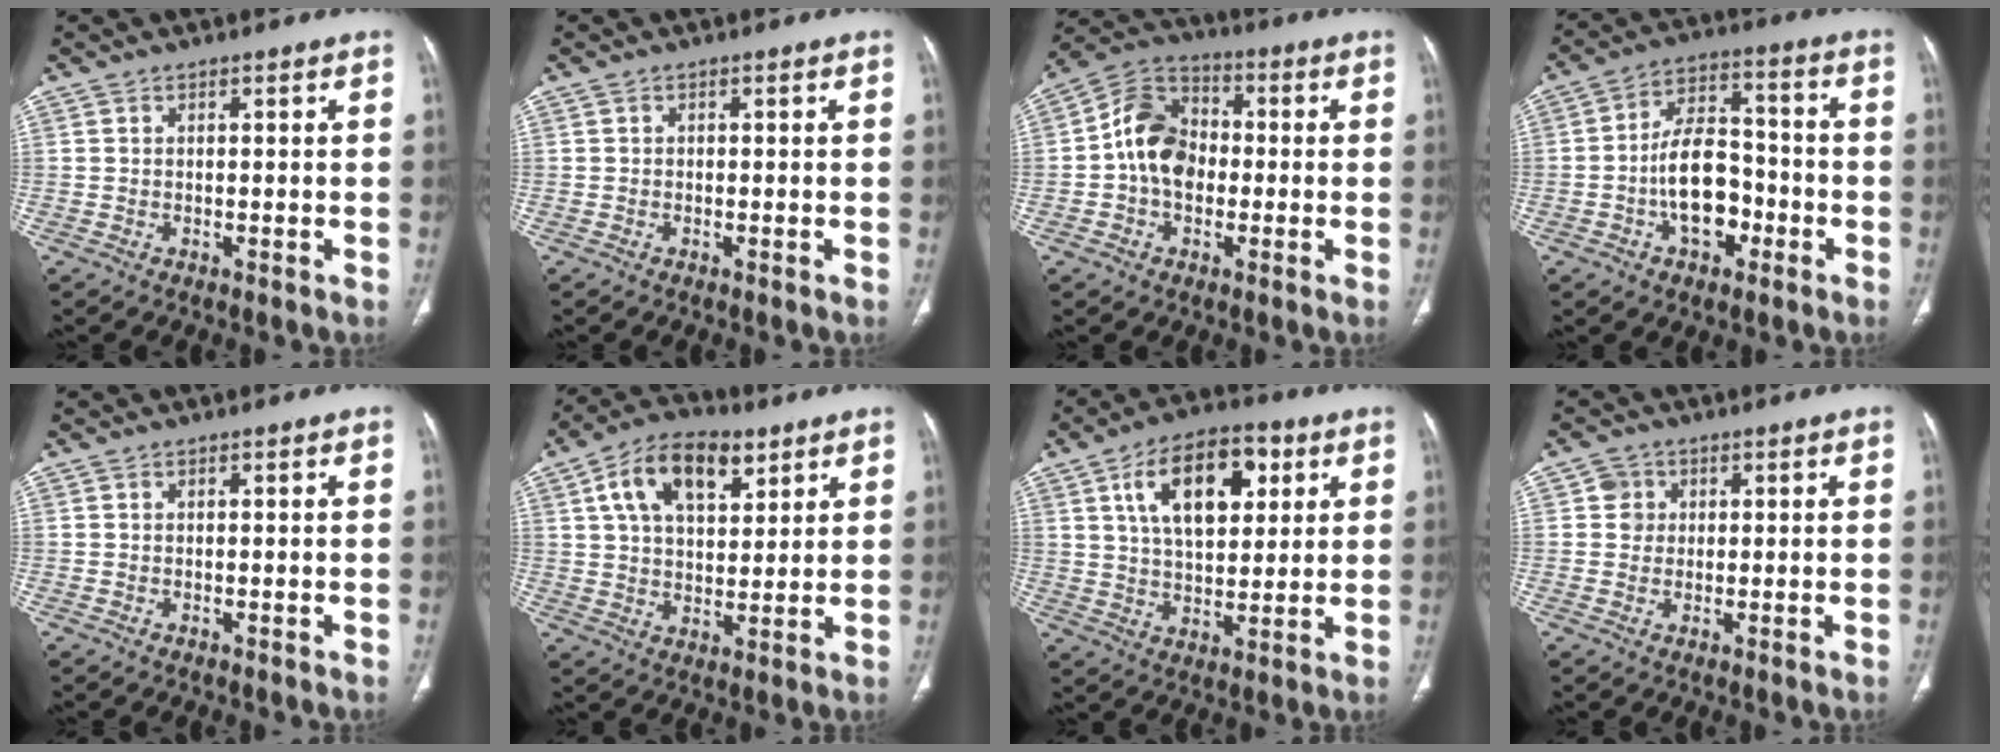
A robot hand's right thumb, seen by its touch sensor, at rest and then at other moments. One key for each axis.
{"total": 0.0}
{"total": 11.6, "fx": -0.7, "fy": 8.7, "fz": 7.6, "tx": -0.117, "ty": 0.034, "tz": -0.026}
{"total": 12.2, "fx": -3.7, "fy": 7.5, "fz": 8.9, "tx": -0.124, "ty": 0.042, "tz": -0.065}
{"total": 0.0}
{"total": 14.3, "fx": 6.6, "fy": 8.0, "fz": 9.9, "tx": -0.144, "ty": -0.006, "tz": 0.112}
{"total": 15.8, "fx": 5.8, "fy": 8.6, "fz": 12.0, "tx": -0.167, "ty": -0.006, "tz": 0.096}
{"total": 2.9, "fx": 0.7, "fy": 2.8, "fz": 0.4, "tx": 0.012, "ty": 0.002, "tz": 0.008}